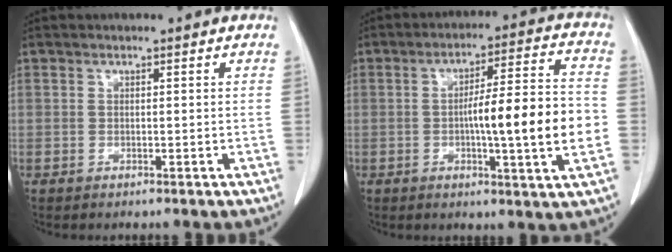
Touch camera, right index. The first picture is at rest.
{"total": 14.0, "force": [-2.1, 0.4, 13.9], "torque": [-0.213, 0.007, -0.035]}